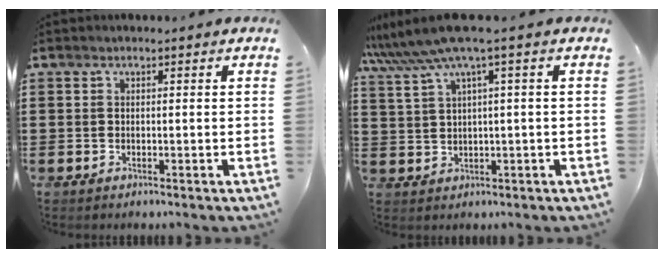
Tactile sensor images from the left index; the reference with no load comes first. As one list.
[{"total": 5.8, "force": [2.9, -0.3, 5.0], "torque": [-0.114, -0.018, 0.047]}]